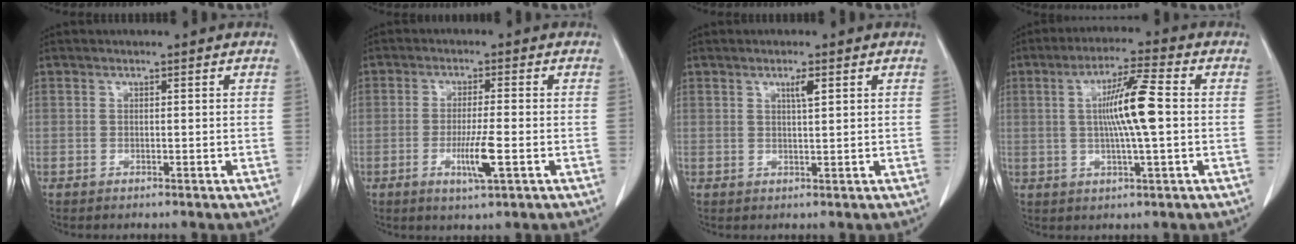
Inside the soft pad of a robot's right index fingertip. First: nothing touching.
{"total": 7.3, "force": [-2.3, -0.1, 6.9], "torque": [-0.126, -0.016, -0.038]}
{"total": 2.0, "force": [1.0, 0.1, 1.7], "torque": [-0.032, -0.003, 0.016]}
{"total": 9.1, "force": [0.7, 0.1, 9.1], "torque": [-0.162, 0.005, 0.010]}